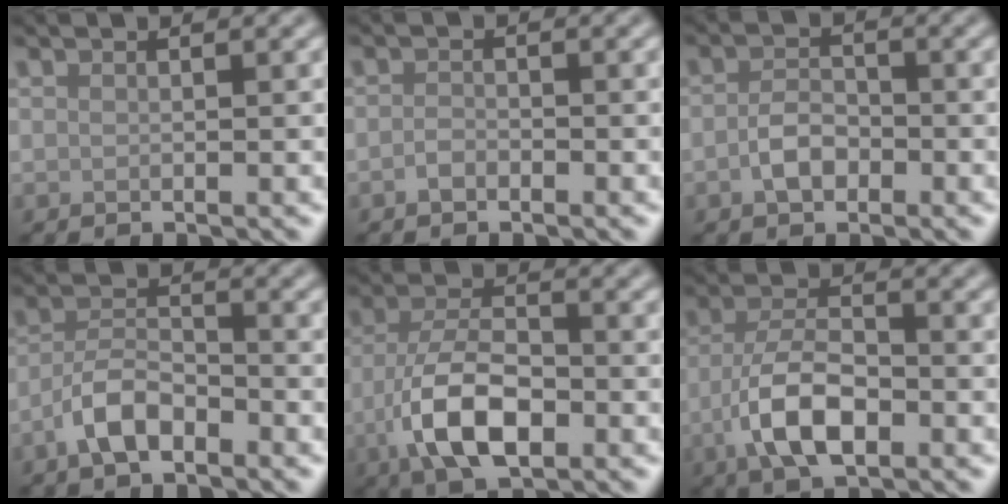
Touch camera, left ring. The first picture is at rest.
{"total": 1.0, "force": [-0.7, 0.5, 0.5], "torque": [-0.012, 0.002, -0.016]}
{"total": 2.4, "force": [-1.0, 1.6, 1.6], "torque": [-0.034, 0.004, -0.023]}
{"total": 3.9, "force": [-2.4, 1.7, 2.5], "torque": [-0.047, 0.011, -0.053]}
{"total": 7.2, "force": [-2.8, 3.4, 5.7], "torque": [-0.111, 0.001, -0.061]}
{"total": 6.0, "force": [-2.4, 2.7, 4.8], "torque": [-0.094, 0.002, -0.051]}